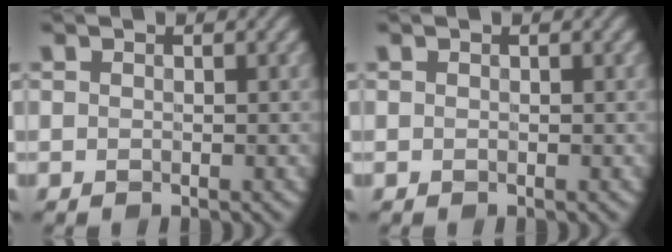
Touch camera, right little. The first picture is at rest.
{"total": 0.0}